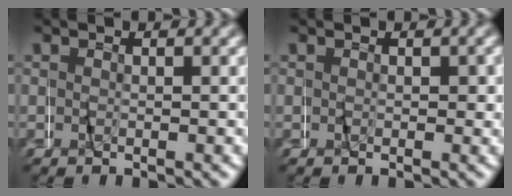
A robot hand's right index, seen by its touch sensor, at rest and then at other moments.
{"total": 0.6, "force": [-0.1, 0.4, 0.3], "torque": [0.000, -0.001, -0.001]}